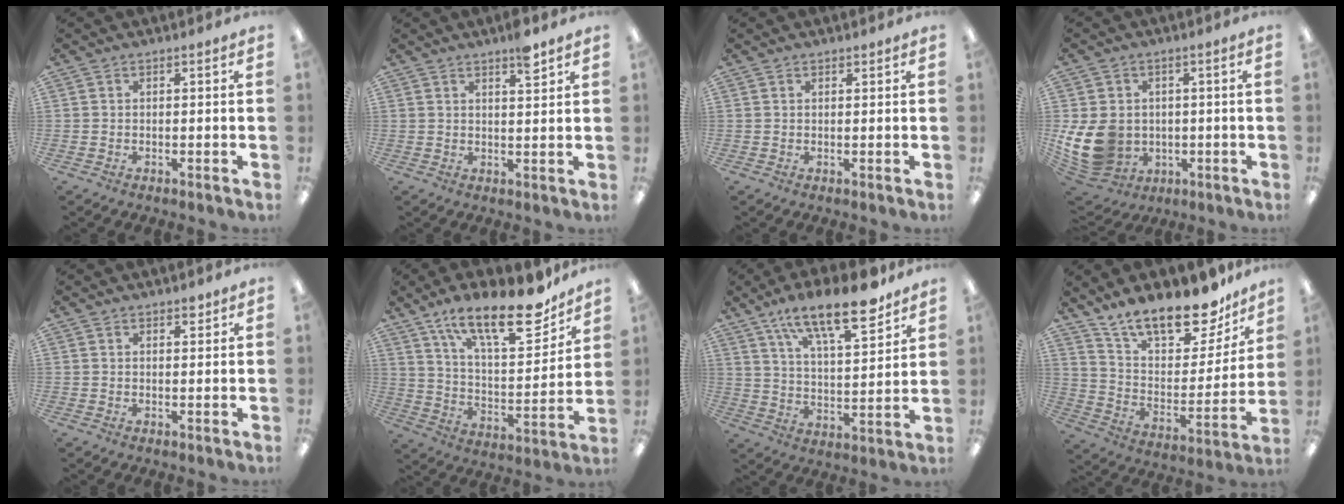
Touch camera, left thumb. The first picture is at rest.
{"total": 4.6, "force": [3.4, 0.9, 3.0], "torque": [-0.036, -0.018, 0.052]}
{"total": 0.7, "force": [0.6, 0.3, 0.2], "torque": [-0.003, 0.001, 0.011]}
{"total": 12.6, "force": [-1.0, 10.7, 6.6], "torque": [-0.163, -0.003, -0.011]}
{"total": 2.0, "force": [1.6, 0.9, 0.8], "torque": [-0.009, -0.003, 0.026]}
{"total": 22.1, "force": [15.8, 7.1, 13.7], "torque": [-0.211, -0.098, 0.262]}
{"total": 17.7, "force": [13.1, 5.5, 10.6], "torque": [-0.170, -0.073, 0.218]}
{"total": 19.9, "force": [16.7, 6.7, 8.6], "torque": [-0.142, -0.118, 0.289]}